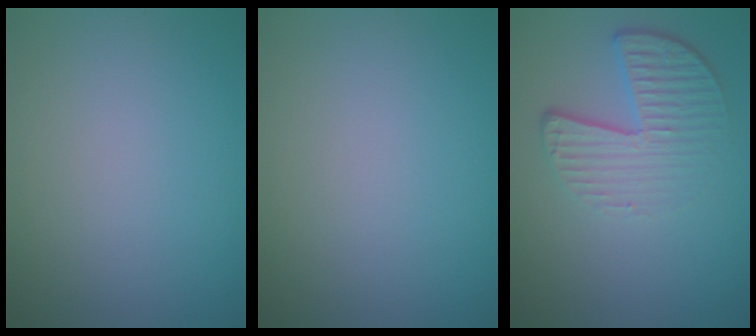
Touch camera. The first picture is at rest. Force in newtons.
{"total": 0.0}
{"total": 4.5, "press": 3.0, "slide": 3.3}